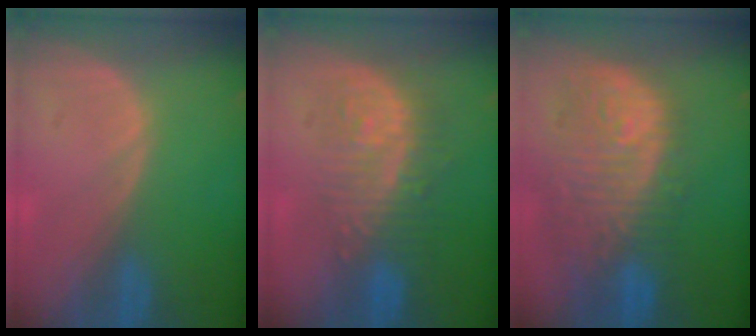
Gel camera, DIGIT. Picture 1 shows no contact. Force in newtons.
{"total": 9.0, "press": 8.6, "slide": 2.9}
{"total": 12.0, "press": 10.7, "slide": 5.4}